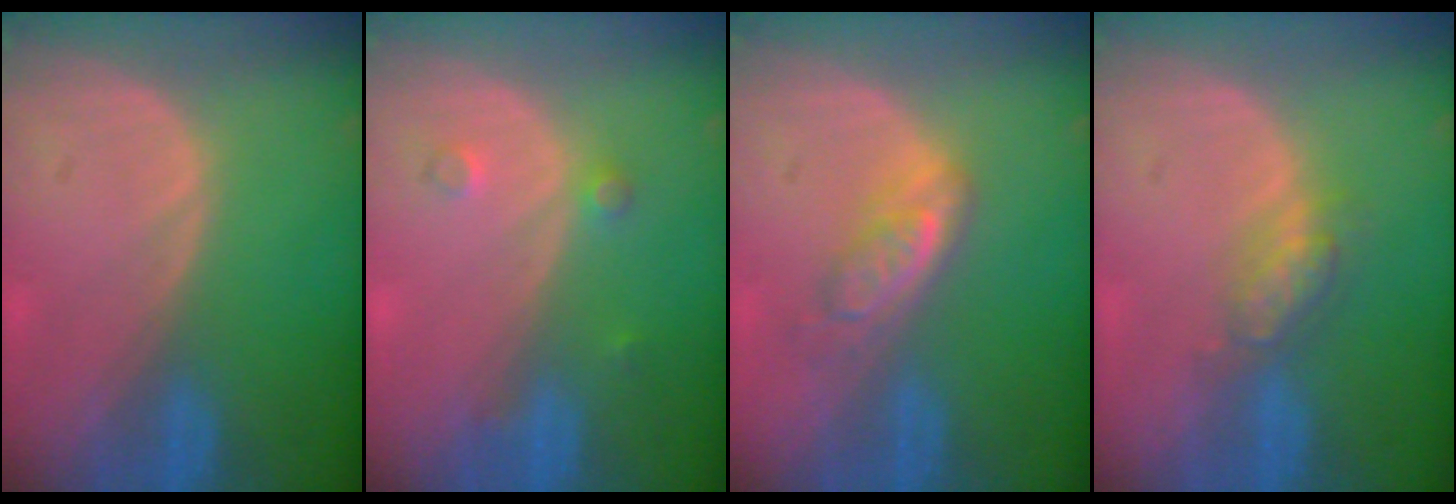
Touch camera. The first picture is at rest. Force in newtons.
{"total": 2.0, "press": 2.0, "slide": 0.2}
{"total": 4.9, "press": 4.6, "slide": 1.7}
{"total": 4.6, "press": 4.1, "slide": 2.2}